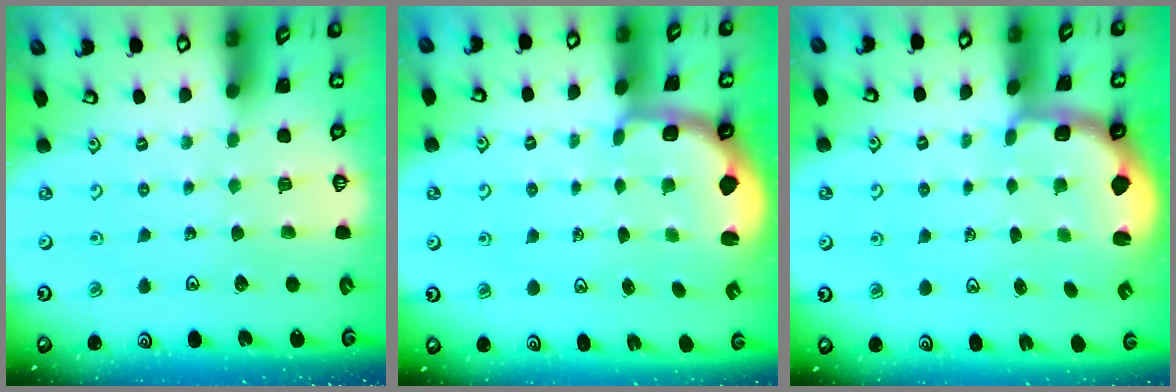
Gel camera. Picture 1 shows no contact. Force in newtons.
{"total": 2.2, "press": 1.5, "slide": 1.6}
{"total": 2.2, "press": 1.5, "slide": 1.6}